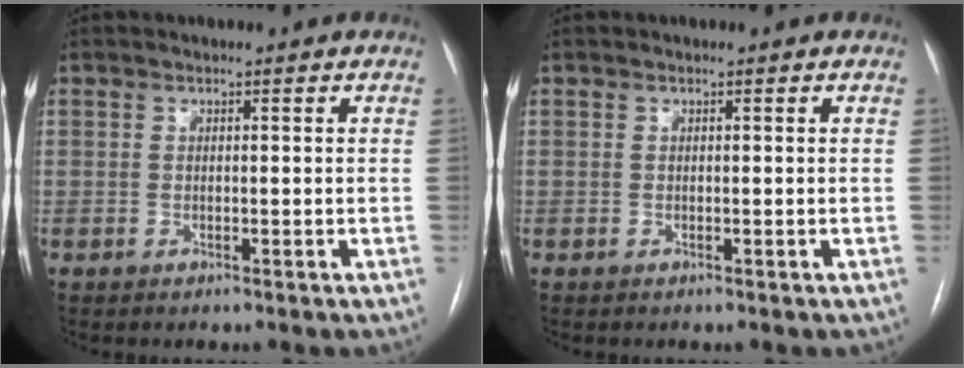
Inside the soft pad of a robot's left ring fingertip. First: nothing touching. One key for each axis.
{"total": 0.0}